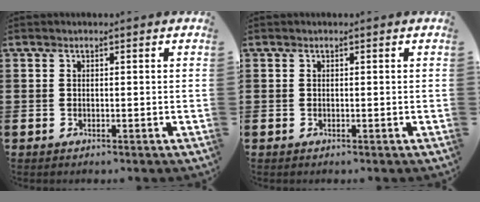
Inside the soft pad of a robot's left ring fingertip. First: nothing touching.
{"total": 0.0}